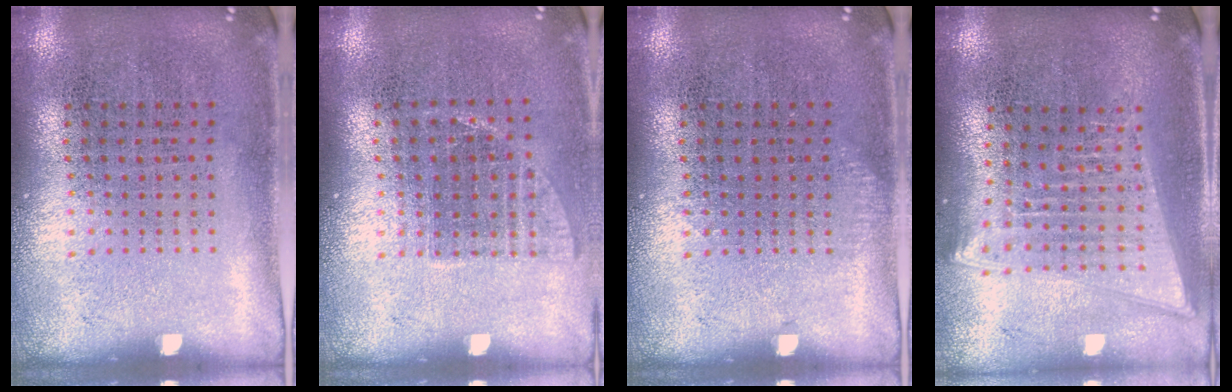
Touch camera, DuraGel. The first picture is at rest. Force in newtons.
{"total": 1.0, "press": 0.8, "slide": 0.5}
{"total": 0.6, "press": 0.6, "slide": 0.2}
{"total": 2.0, "press": 1.7, "slide": 1.0}